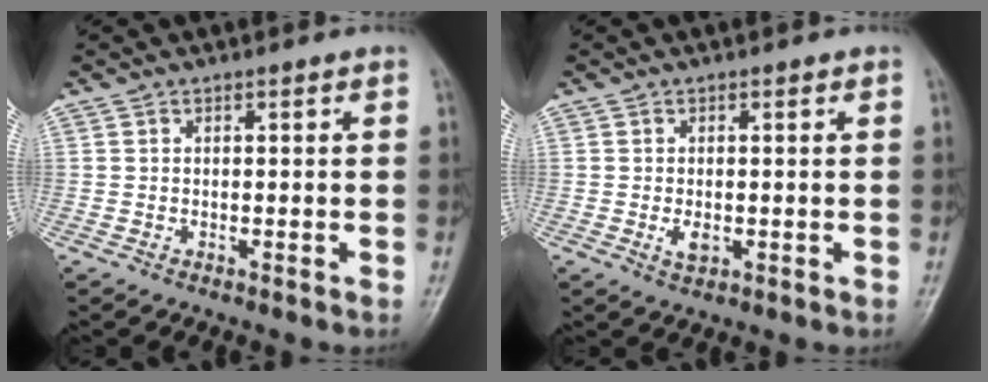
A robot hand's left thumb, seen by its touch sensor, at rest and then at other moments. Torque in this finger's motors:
{"motor_torque": [0.30, 0.37, 0.34, 0.12, 0.00]}